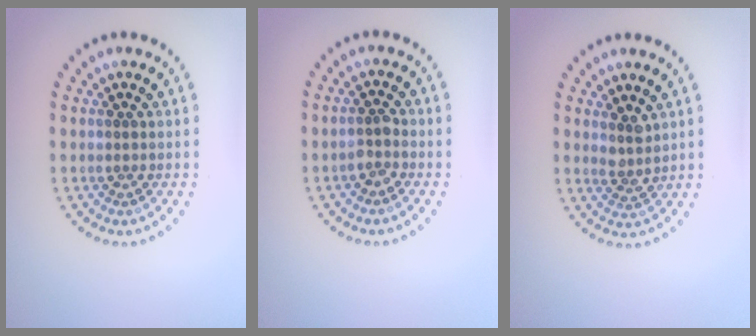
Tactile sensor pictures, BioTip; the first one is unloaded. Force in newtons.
{"total": 1.2, "press": 1.0, "slide": 0.6}
{"total": 1.8, "press": 1.4, "slide": 1.2}